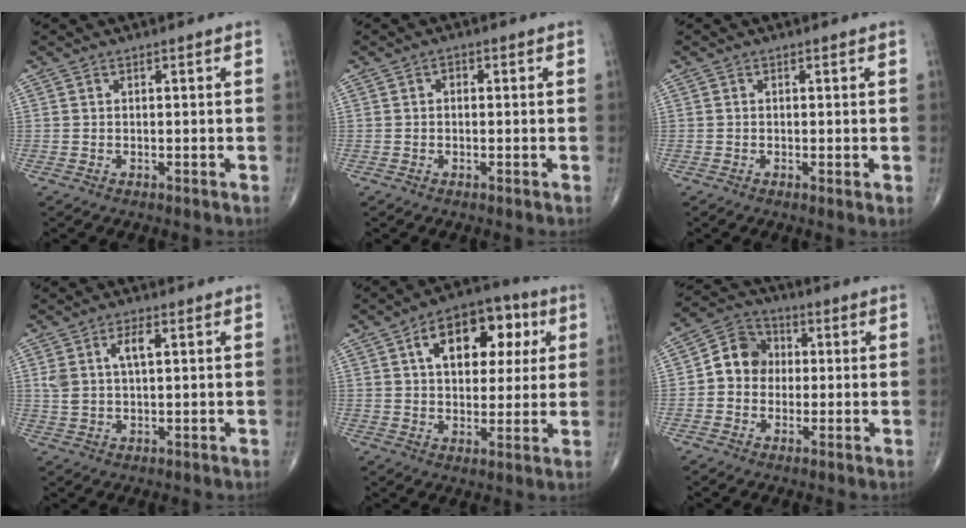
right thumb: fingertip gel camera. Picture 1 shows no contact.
{"total": 0.9, "force": [0.0, 0.7, 0.6], "torque": [0.002, 0.003, -0.006]}
{"total": 1.1, "force": [-0.1, 0.1, 1.1], "torque": [-0.022, -0.006, -0.004]}
{"total": 5.6, "force": [1.9, 2.5, 4.6], "torque": [-0.091, 0.003, 0.040]}
{"total": 15.6, "force": [5.2, 9.3, 11.3], "torque": [-0.124, 0.007, 0.074]}
{"total": 8.3, "force": [0.1, 7.2, 4.0], "torque": [-0.044, 0.025, -0.013]}